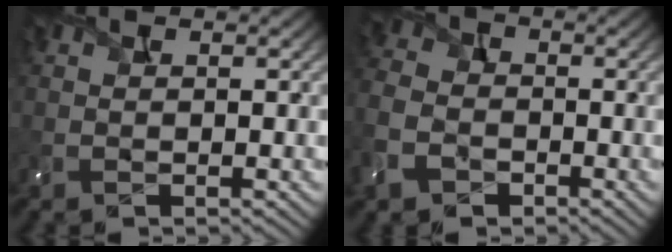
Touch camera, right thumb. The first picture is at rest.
{"total": 7.2, "force": [-3.5, 5.1, 3.6], "torque": [-0.114, -0.015, -0.084]}